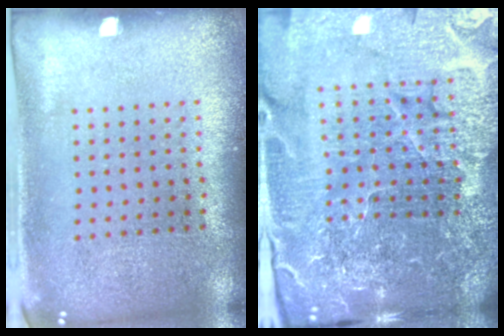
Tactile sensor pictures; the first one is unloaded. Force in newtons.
{"total": 6.1, "press": 5.4, "slide": 2.7}